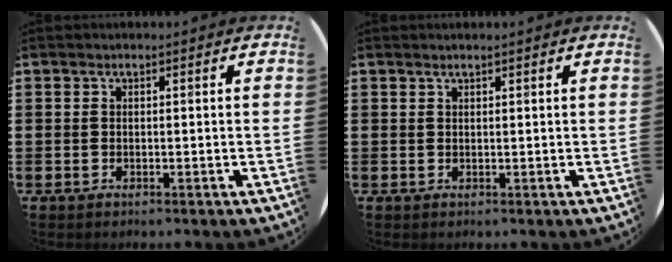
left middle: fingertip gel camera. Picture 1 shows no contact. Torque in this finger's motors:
{"motor_torque": [0.29, -0.34, -0.07, 0.01]}